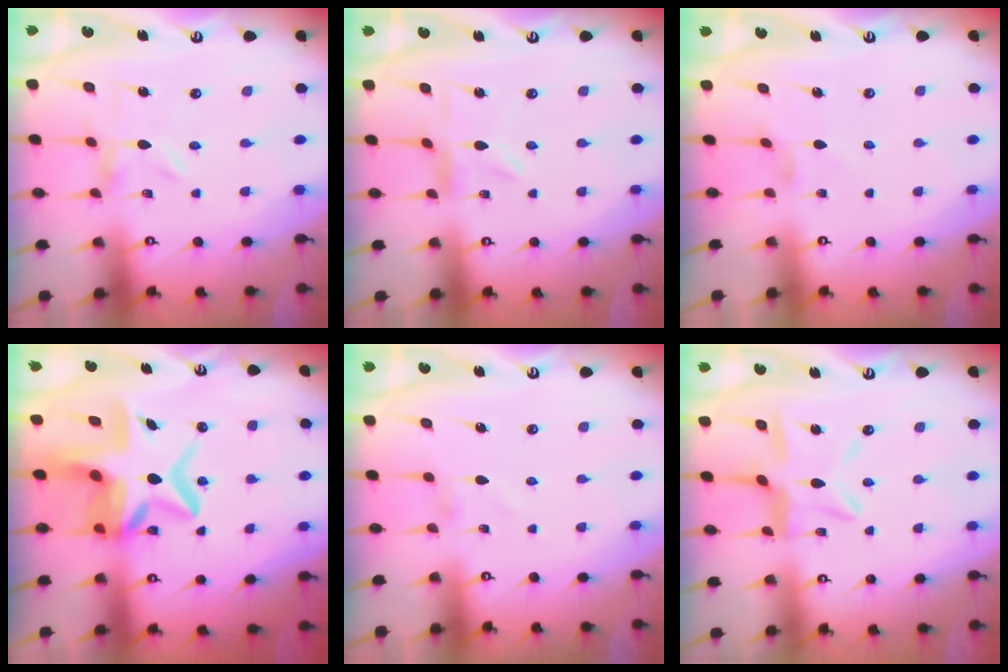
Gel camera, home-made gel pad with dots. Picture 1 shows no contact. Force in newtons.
{"total": 0.5, "press": 0.4, "slide": 0.3}
{"total": 0.5, "press": 0.4, "slide": 0.3}
{"total": 13.2, "press": 12.8, "slide": 3.2}
{"total": 0.6, "press": 0.6, "slide": 0.2}
{"total": 10.4, "press": 10.3, "slide": 0.9}